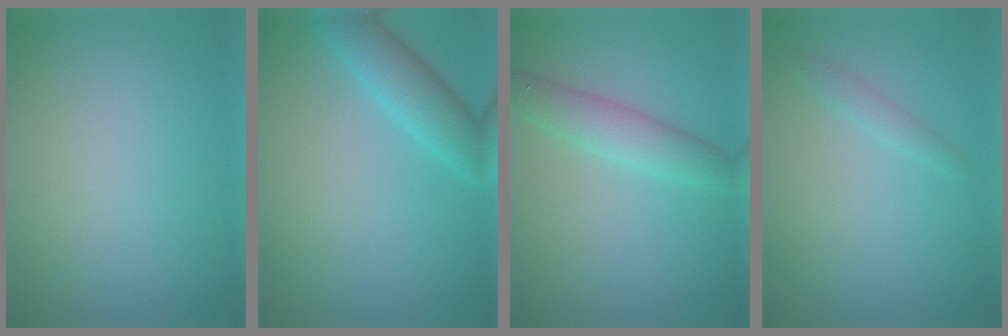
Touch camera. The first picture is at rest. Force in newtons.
{"total": 4.0, "press": 4.0, "slide": 0.2}
{"total": 3.4, "press": 3.4, "slide": 0.1}
{"total": 1.6, "press": 1.6, "slide": 0.1}